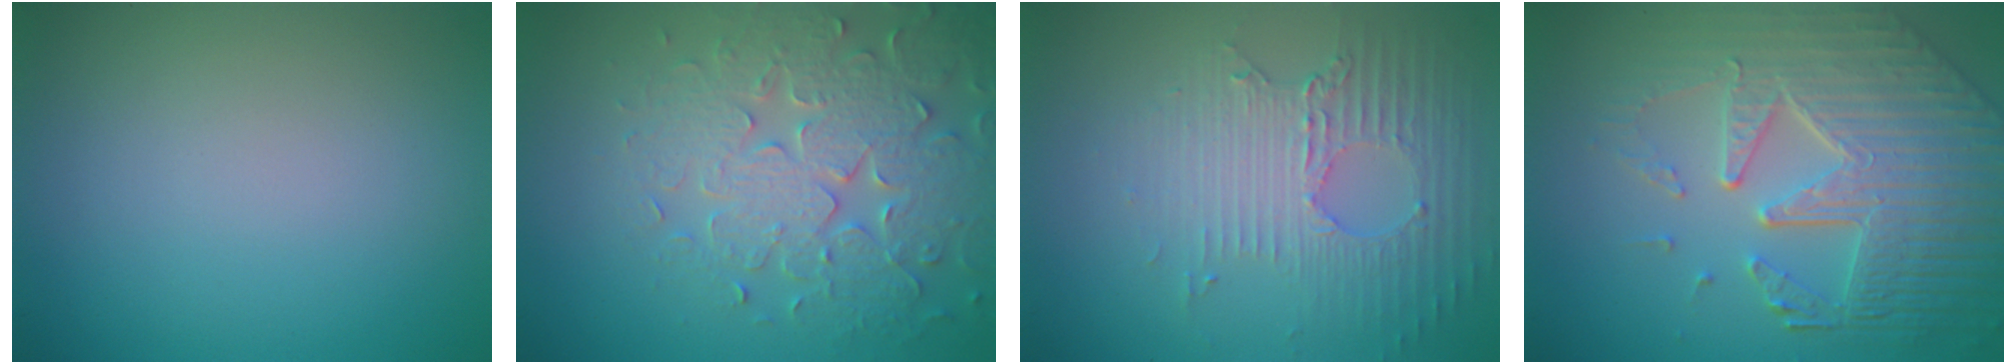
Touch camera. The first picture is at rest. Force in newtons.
{"total": 6.5, "press": 5.5, "slide": 3.5}
{"total": 4.5, "press": 3.1, "slide": 3.2}
{"total": 8.7, "press": 6.0, "slide": 6.3}